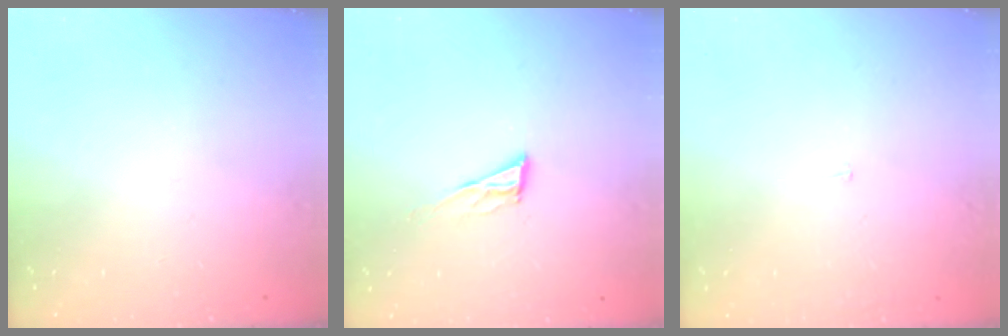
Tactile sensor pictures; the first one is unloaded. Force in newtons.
{"total": 8.7, "press": 8.3, "slide": 2.6}
{"total": 1.9, "press": 1.9, "slide": 0.1}